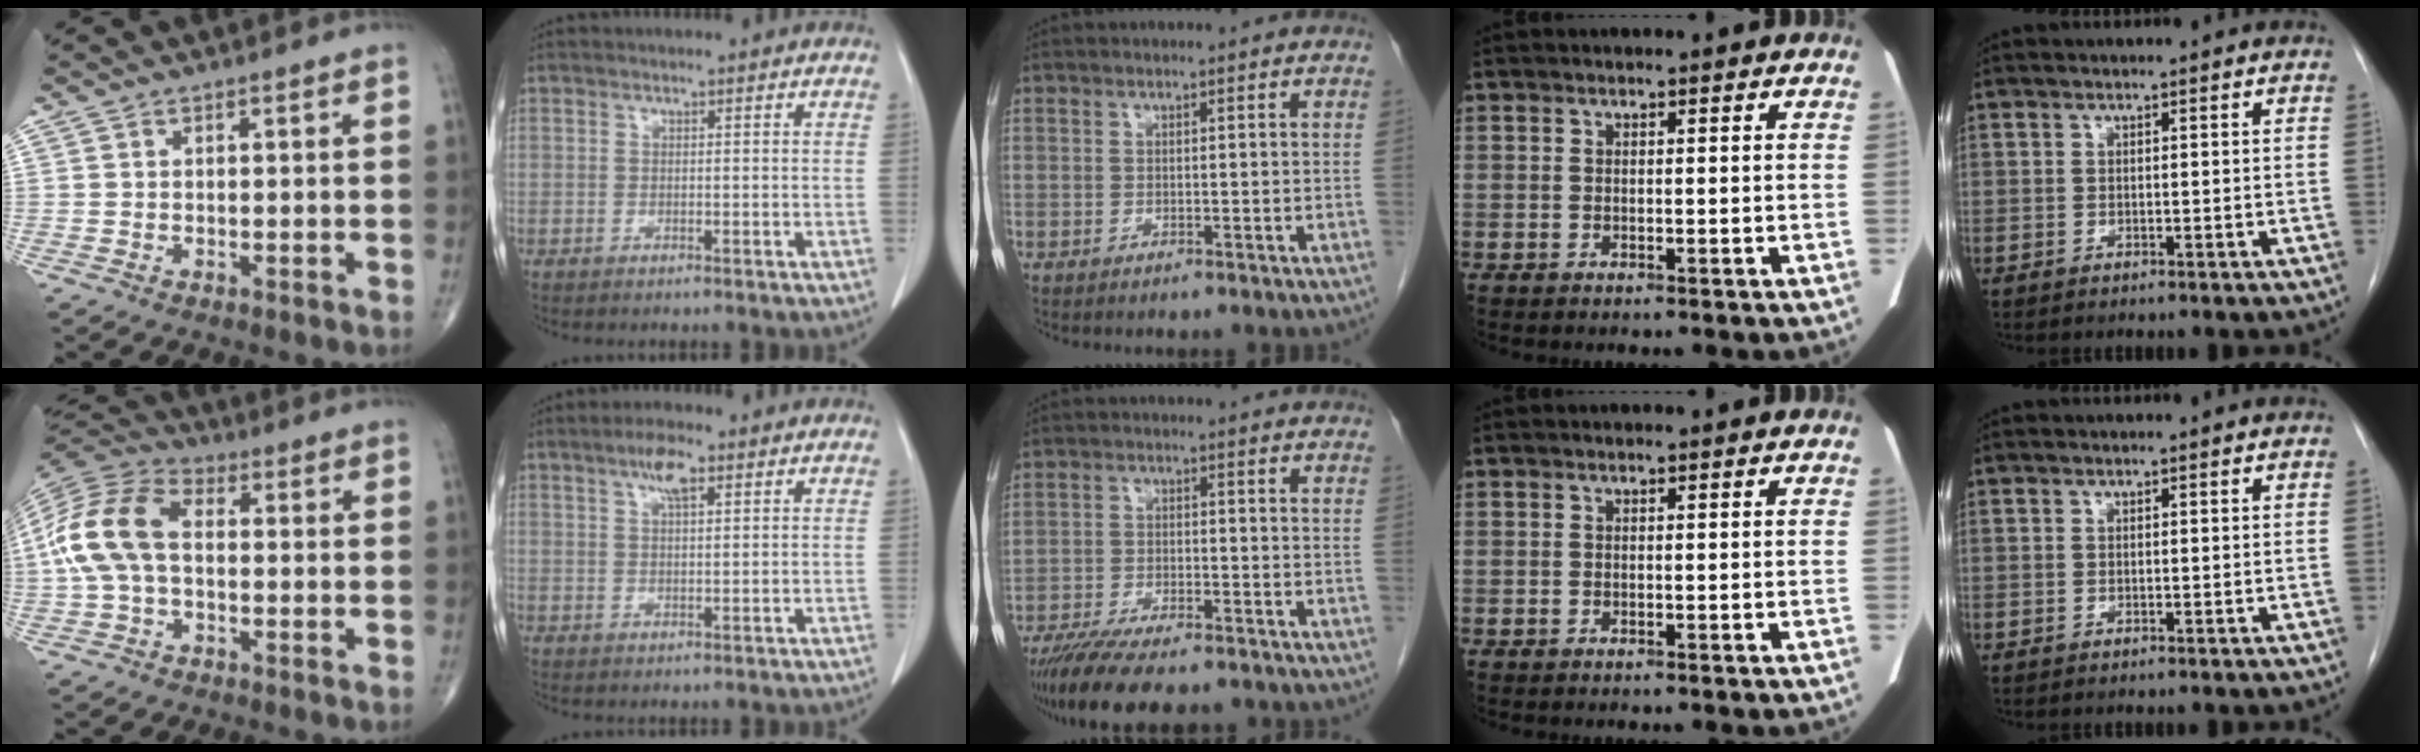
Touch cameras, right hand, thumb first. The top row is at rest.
{"thumb": {"total": 13.3, "force": [0.0, 8.2, 10.4], "torque": [-0.220, 0.034, -0.010]}, "index": {"total": 4.0, "force": [2.2, 1.0, 3.2], "torque": [-0.065, 0.006, 0.041]}, "middle": {"total": 13.2, "force": [-11.0, 2.8, 6.6], "torque": [-0.111, -0.017, -0.171]}}